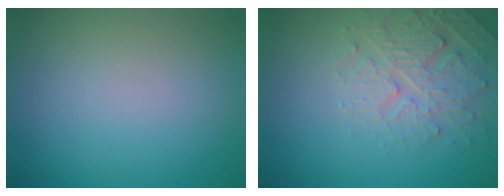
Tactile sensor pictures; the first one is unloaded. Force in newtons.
{"total": 3.9, "press": 3.8, "slide": 0.7}